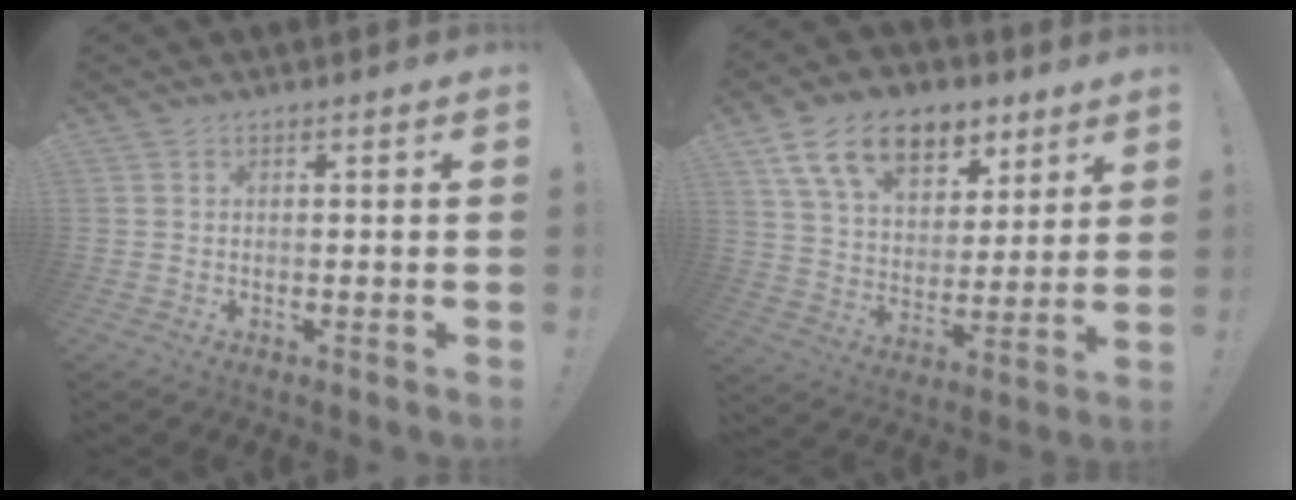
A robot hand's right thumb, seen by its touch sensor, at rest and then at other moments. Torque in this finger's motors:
{"motor_torque": [1.05, 2.20, 0.34, 0.25, 0.36]}